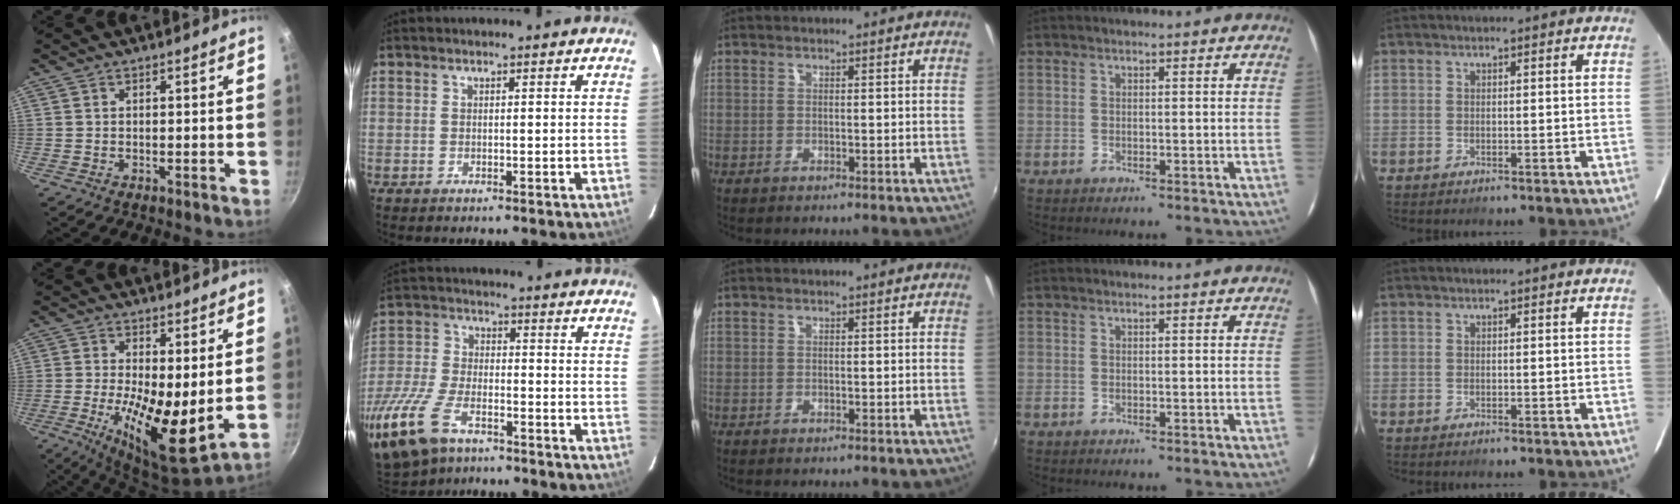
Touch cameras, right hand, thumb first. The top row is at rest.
{"thumb": {"total": 13.8, "force": [-0.1, 4.8, 12.9], "torque": [-0.206, -0.030, -0.001]}, "index": {"total": 19.6, "force": [-12.4, 9.9, 11.5], "torque": [-0.284, -0.035, -0.238]}}